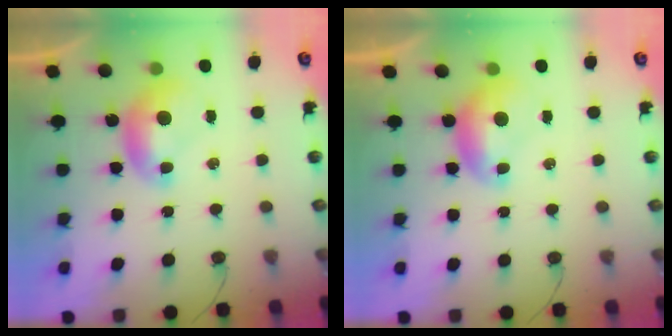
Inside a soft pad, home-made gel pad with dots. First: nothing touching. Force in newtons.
{"total": 0.6, "press": 0.6, "slide": 0.2}